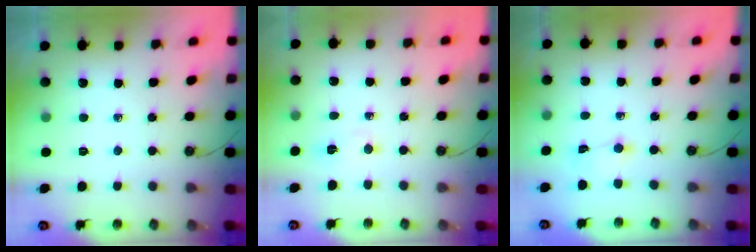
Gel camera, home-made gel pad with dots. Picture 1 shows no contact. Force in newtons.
{"total": 2.0, "press": 1.5, "slide": 1.3}
{"total": 1.2, "press": 1.0, "slide": 0.6}